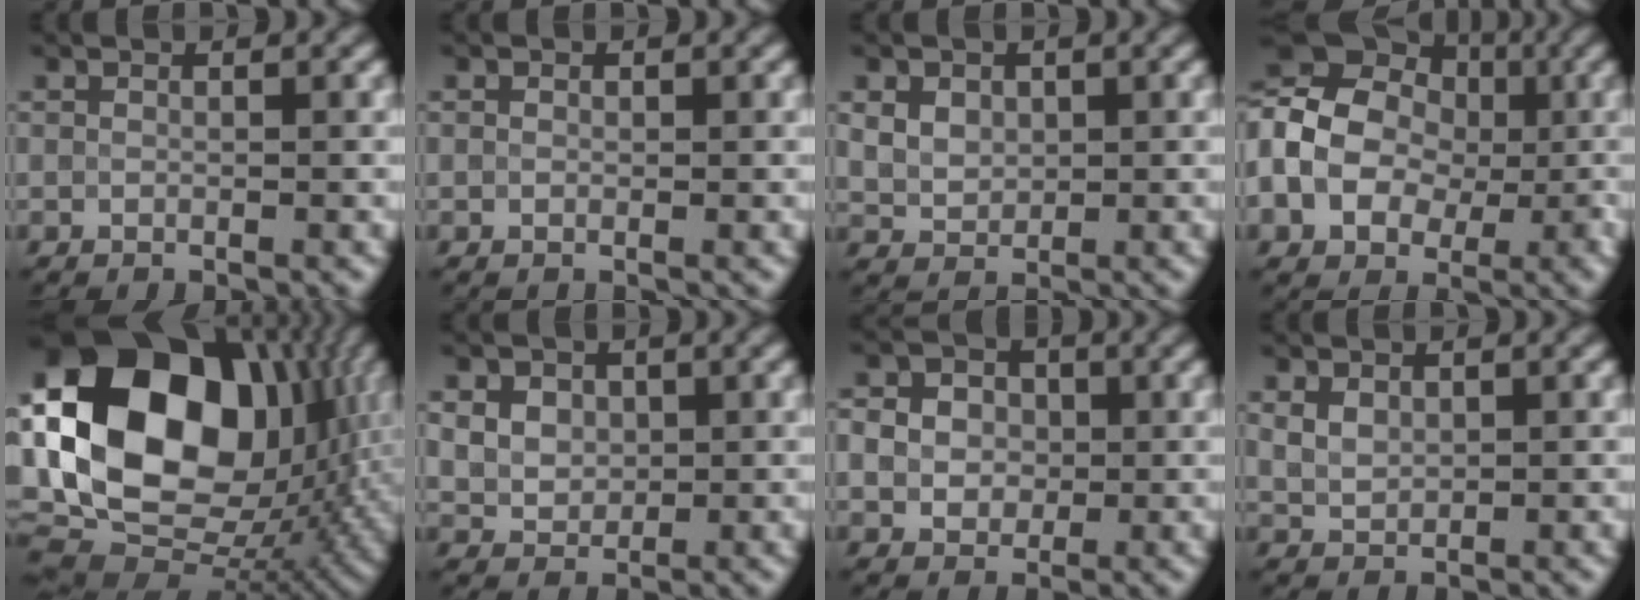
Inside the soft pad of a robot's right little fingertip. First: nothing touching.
{"total": 0.0}
{"total": 2.8, "force": [1.0, 2.2, 1.4], "torque": [-0.027, 0.000, 0.018]}
{"total": 13.4, "force": [0.0, 11.3, 7.2], "torque": [-0.142, 0.001, -0.024]}
{"total": 20.2, "force": [3.0, 14.3, 14.0], "torque": [-0.294, 0.015, 0.065]}
{"total": 4.7, "force": [1.7, 3.8, 2.2], "torque": [-0.039, 0.019, 0.020]}
{"total": 4.5, "force": [0.3, 4.0, 2.0], "torque": [-0.018, 0.011, -0.008]}
{"total": 2.1, "force": [0.8, 1.4, 1.2], "torque": [-0.023, 0.001, 0.017]}